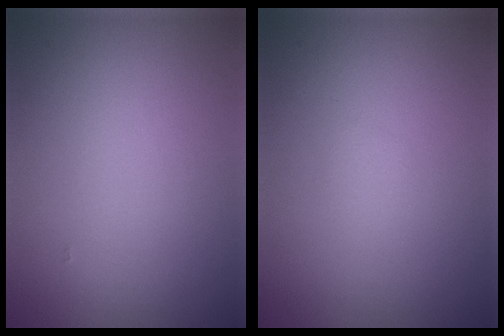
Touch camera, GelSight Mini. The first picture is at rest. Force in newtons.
{"total": 0.6, "press": 0.6, "slide": 0.0}